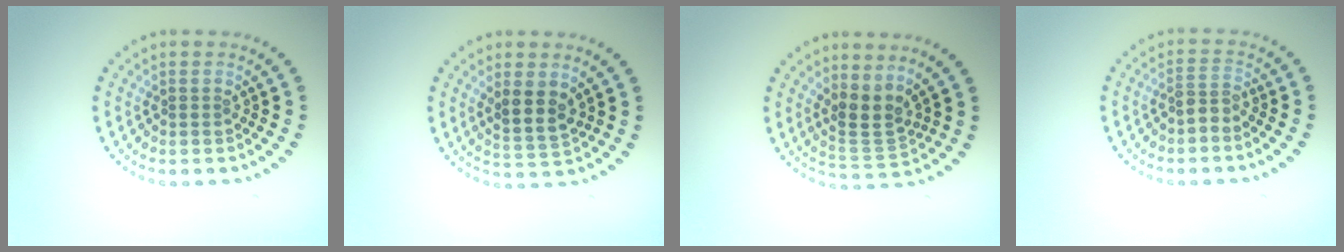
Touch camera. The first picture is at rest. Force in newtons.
{"total": 2.8, "press": 2.5, "slide": 1.2}
{"total": 2.8, "press": 2.1, "slide": 1.8}
{"total": 1.9, "press": 1.4, "slide": 1.2}